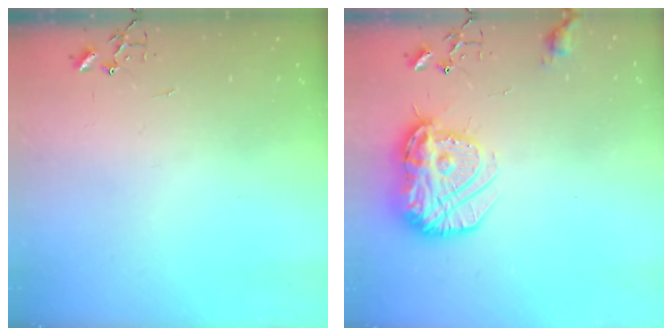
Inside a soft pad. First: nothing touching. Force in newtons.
{"total": 17.4, "press": 17.4, "slide": 1.3}